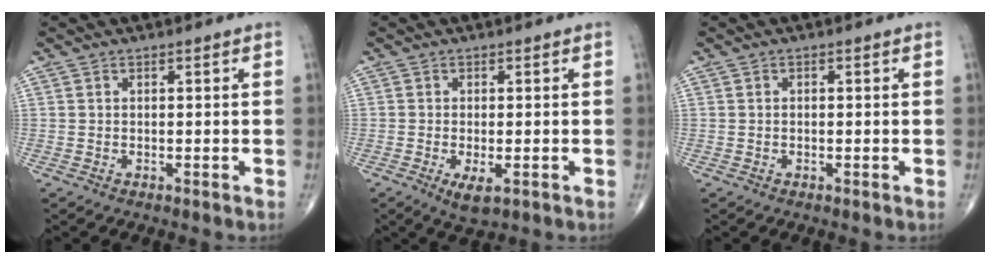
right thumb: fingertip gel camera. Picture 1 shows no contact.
{"total": 3.6, "force": [-1.3, 1.3, 3.1], "torque": [-0.059, -0.010, -0.020]}
{"total": 0.0}